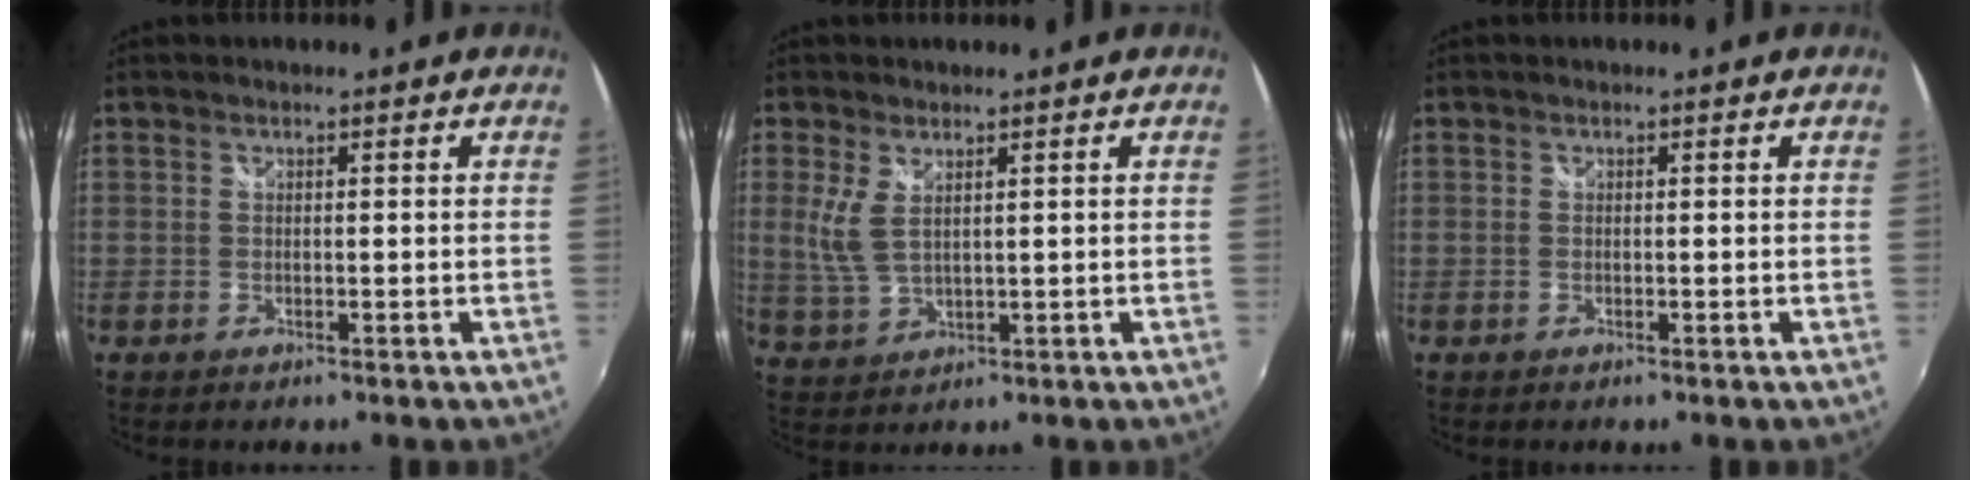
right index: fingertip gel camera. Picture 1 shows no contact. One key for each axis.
{"total": 5.1, "fx": 1.7, "fy": 2.2, "fz": 4.3, "tx": -0.096, "ty": -0.003, "tz": 0.039}
{"total": 0.0}